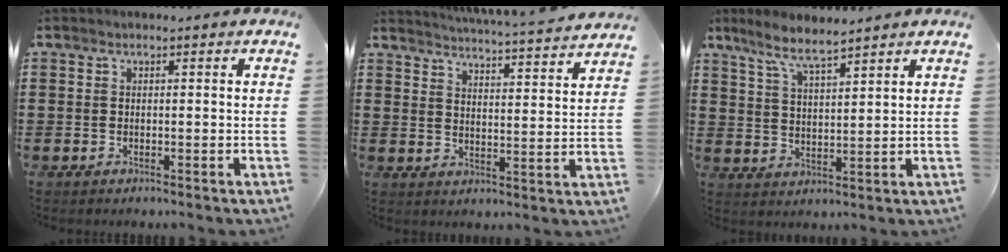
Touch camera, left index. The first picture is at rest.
{"total": 4.4, "force": [4.3, -0.6, 0.6], "torque": [-0.024, -0.038, 0.068]}
{"total": 5.5, "force": [4.6, 0.5, 2.8], "torque": [-0.071, -0.012, 0.082]}